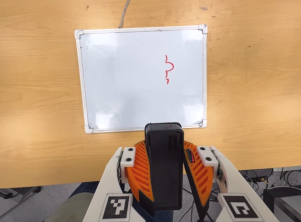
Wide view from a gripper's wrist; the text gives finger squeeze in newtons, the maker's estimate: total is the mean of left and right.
{"total": 9.7, "left": 9.8, "right": 9.6}